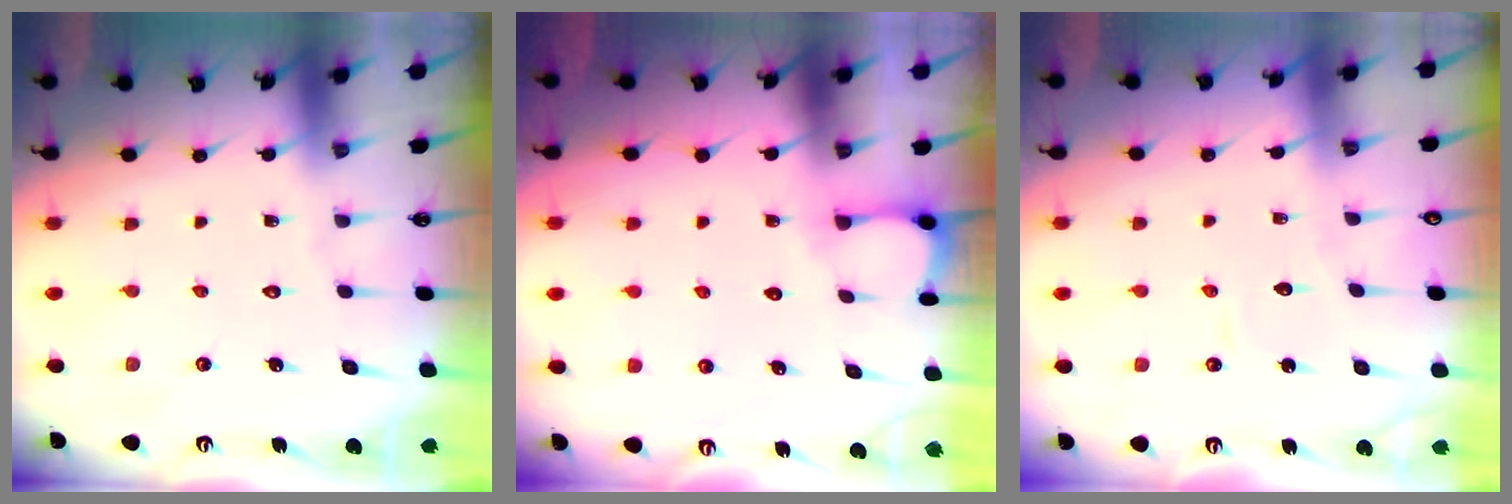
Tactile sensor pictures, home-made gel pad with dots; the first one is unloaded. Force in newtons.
{"total": 2.7, "press": 2.7, "slide": 0.3}
{"total": 3.8, "press": 3.8, "slide": 0.1}